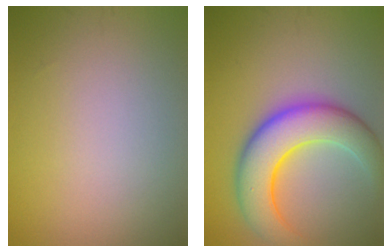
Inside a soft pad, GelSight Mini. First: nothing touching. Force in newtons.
{"total": 7.9, "press": 7.9, "slide": 0.1}